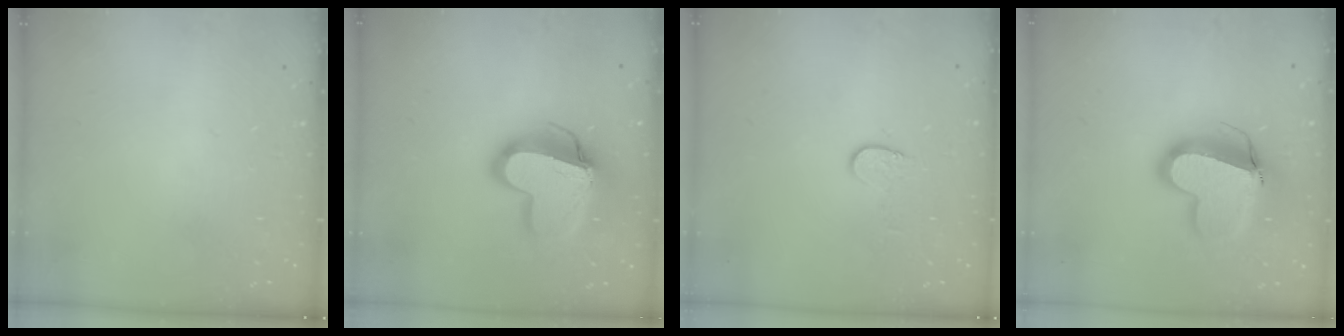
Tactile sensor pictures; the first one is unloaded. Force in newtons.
{"total": 17.7, "press": 17.6, "slide": 1.5}
{"total": 5.6, "press": 5.6, "slide": 0.5}
{"total": 16.2, "press": 16.0, "slide": 2.1}